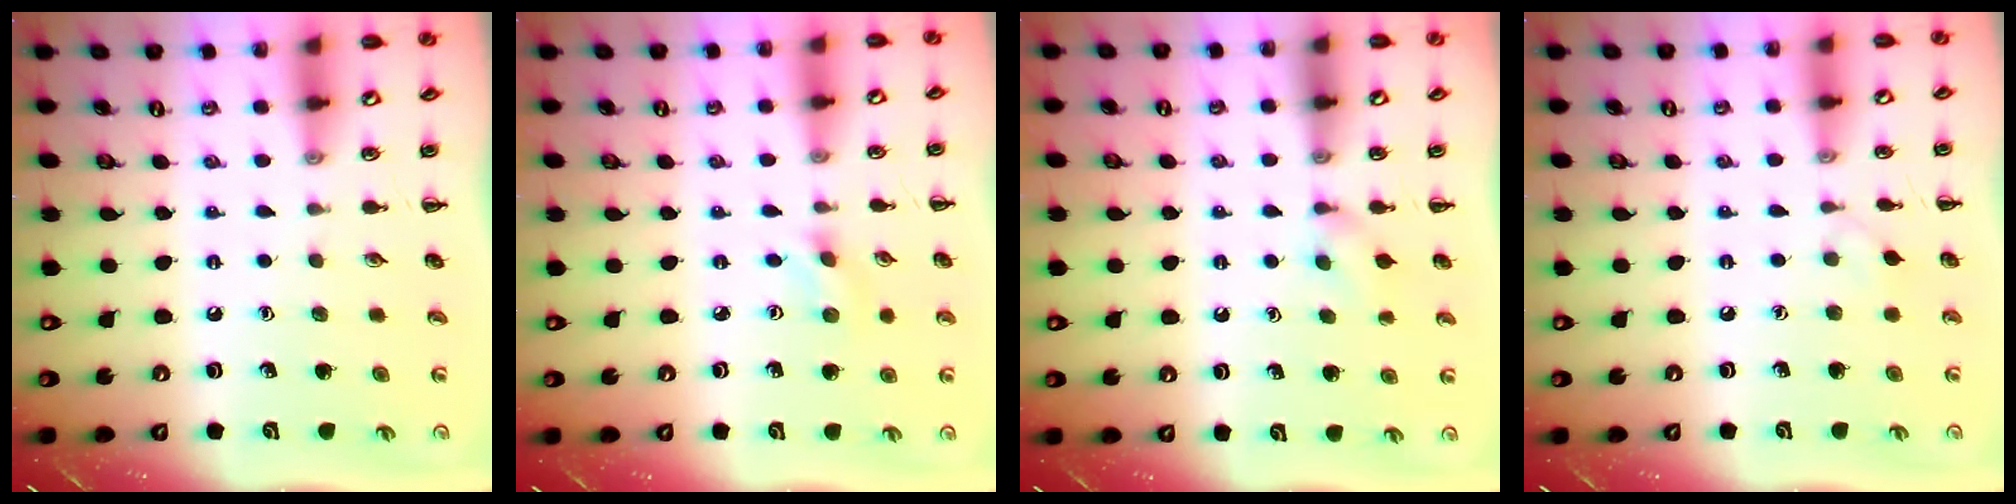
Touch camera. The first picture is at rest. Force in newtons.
{"total": 1.1, "press": 1.0, "slide": 0.5}
{"total": 3.7, "press": 3.3, "slide": 1.5}
{"total": 3.0, "press": 2.8, "slide": 1.0}